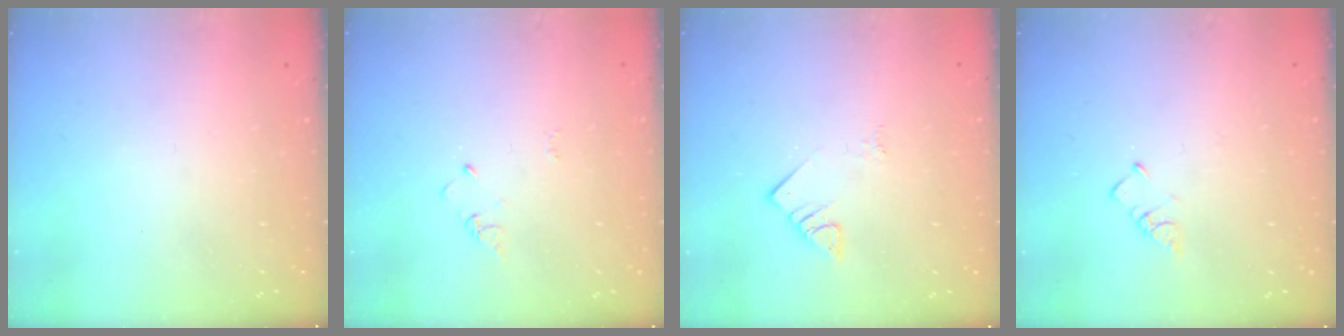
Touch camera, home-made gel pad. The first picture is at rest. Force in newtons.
{"total": 2.4, "press": 2.4, "slide": 0.3}
{"total": 3.9, "press": 3.9, "slide": 0.6}
{"total": 1.5, "press": 1.5, "slide": 0.3}